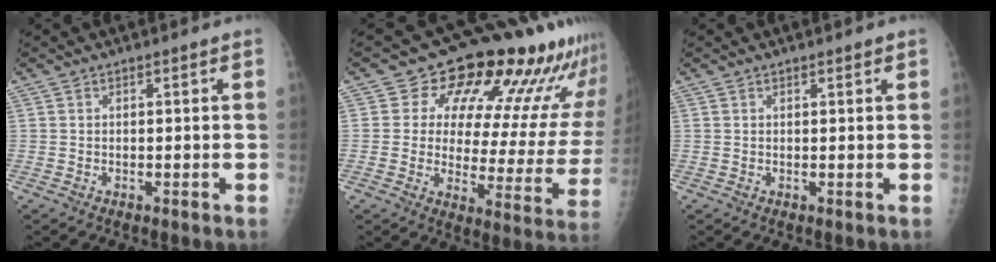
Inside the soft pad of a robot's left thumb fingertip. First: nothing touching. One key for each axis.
{"total": 20.3, "fx": 15.4, "fy": 8.2, "fz": 10.3, "tx": -0.079, "ty": -0.102, "tz": 0.184}
{"total": 0.8, "fx": 0.6, "fy": 0.2, "fz": 0.4, "tx": -0.004, "ty": -0.002, "tz": 0.008}